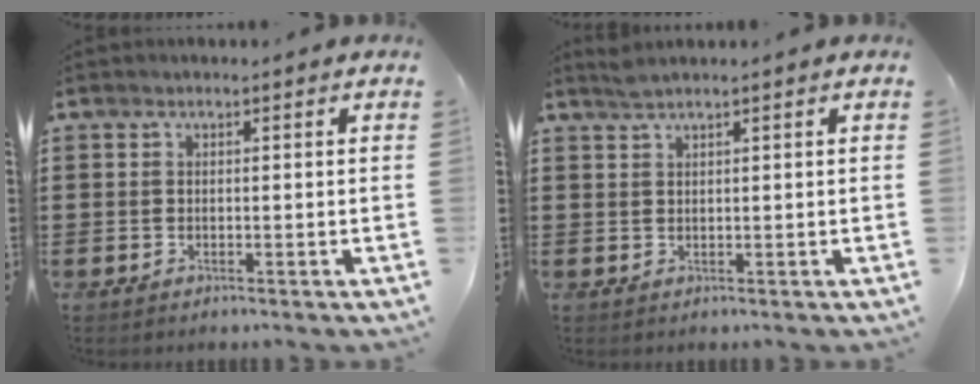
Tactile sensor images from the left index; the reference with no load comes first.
{"total": 1.5, "force": [1.2, -0.1, 0.9], "torque": [-0.020, 0.000, 0.023]}